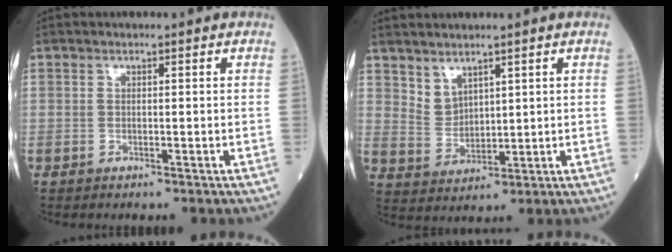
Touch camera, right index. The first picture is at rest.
{"total": 4.0, "force": [3.0, 2.2, 1.6], "torque": [-0.038, 0.002, 0.072]}